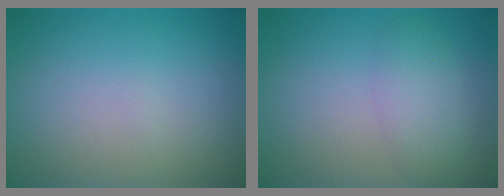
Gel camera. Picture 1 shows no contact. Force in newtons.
{"total": 2.8, "press": 2.8, "slide": 0.1}